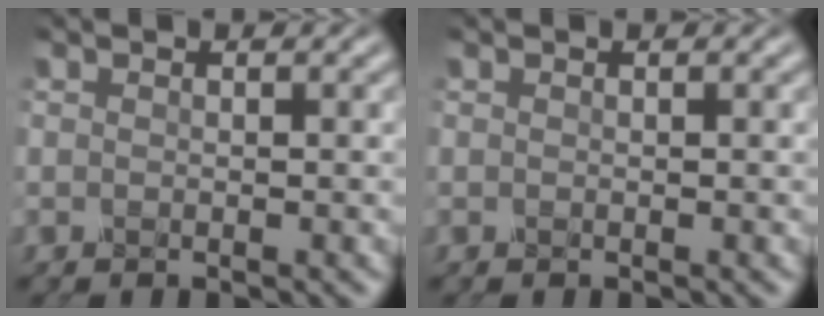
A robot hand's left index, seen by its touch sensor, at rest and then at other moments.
{"total": 0.0}